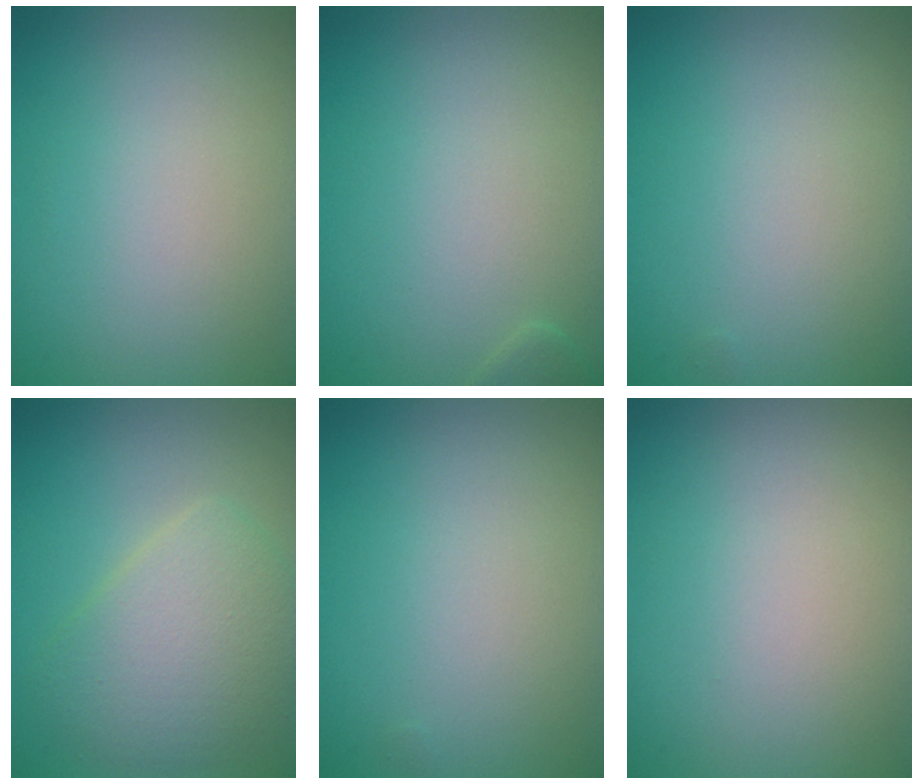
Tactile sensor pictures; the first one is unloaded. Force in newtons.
{"total": 0.8, "press": 0.8, "slide": 0.1}
{"total": 0.0}
{"total": 5.0, "press": 5.0, "slide": 0.2}
{"total": 0.0}
{"total": 0.0}